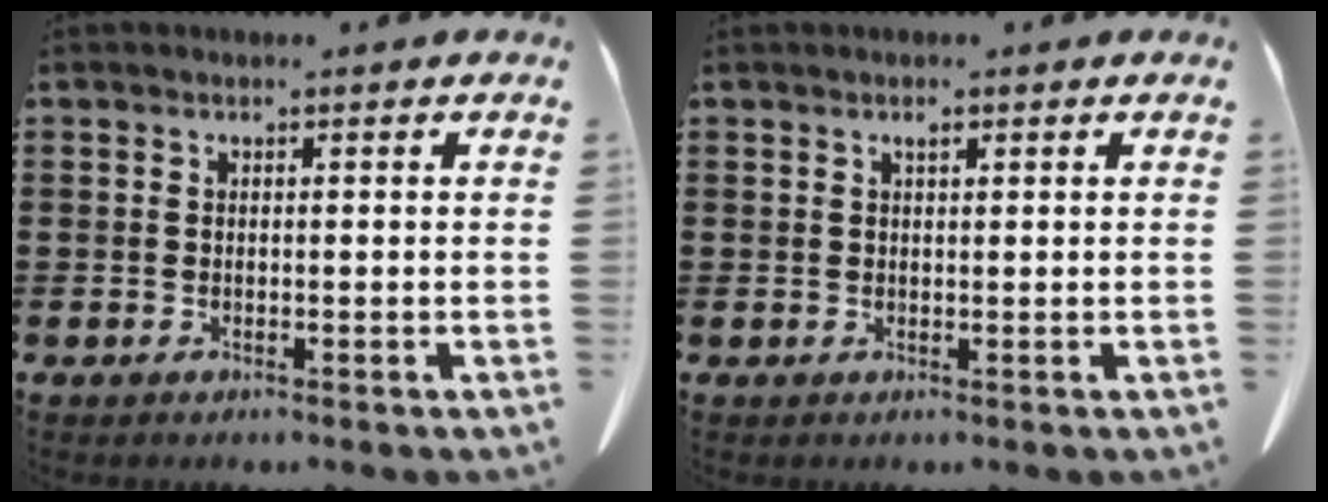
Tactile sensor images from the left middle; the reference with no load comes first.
{"total": 0.9, "force": [0.4, 0.3, 0.7], "torque": [-0.014, 0.003, 0.008]}